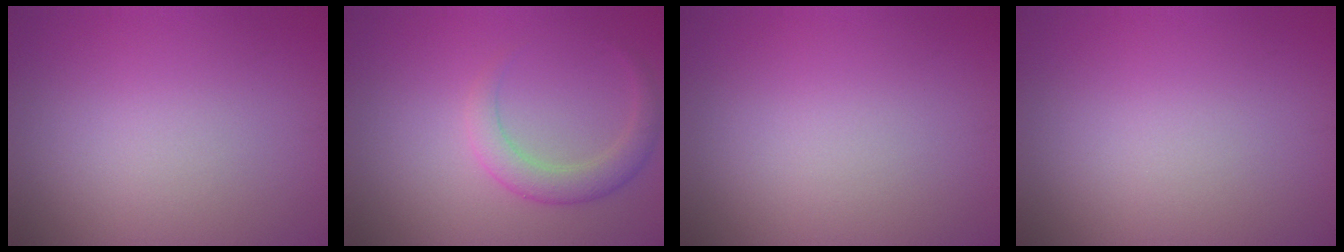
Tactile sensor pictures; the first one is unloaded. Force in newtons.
{"total": 2.6, "press": 2.6, "slide": 0.2}
{"total": 0.0}
{"total": 0.0}